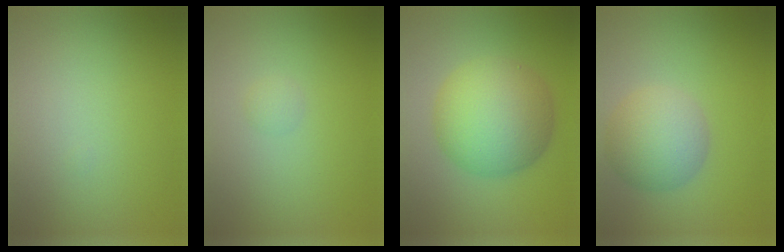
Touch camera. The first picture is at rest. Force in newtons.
{"total": 0.7, "press": 0.7, "slide": 0.0}
{"total": 8.7, "press": 8.7, "slide": 0.2}
{"total": 4.8, "press": 4.8, "slide": 0.3}